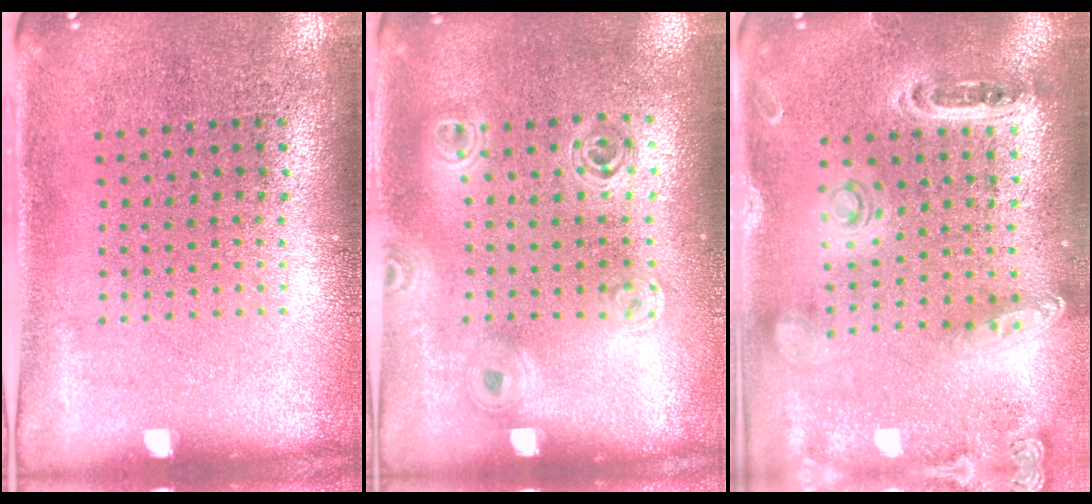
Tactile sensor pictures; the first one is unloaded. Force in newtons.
{"total": 1.4, "press": 1.3, "slide": 0.5}
{"total": 1.3, "press": 1.3, "slide": 0.1}